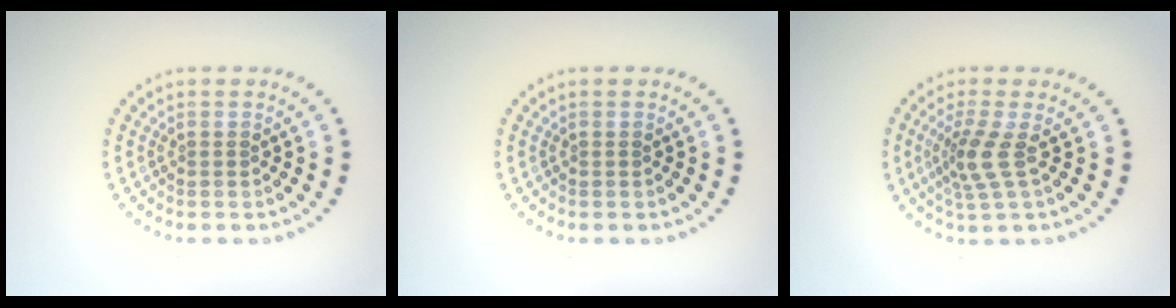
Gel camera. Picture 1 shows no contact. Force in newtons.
{"total": 0.0}
{"total": 2.8, "press": 2.0, "slide": 1.9}